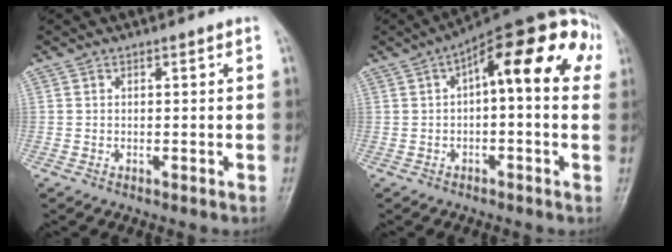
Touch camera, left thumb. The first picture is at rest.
{"total": 17.4, "force": [4.3, 6.9, 15.4], "torque": [-0.178, 0.045, 0.044]}